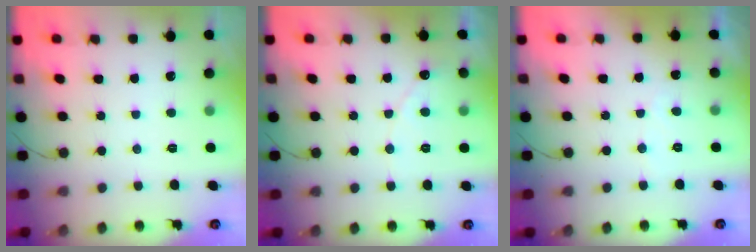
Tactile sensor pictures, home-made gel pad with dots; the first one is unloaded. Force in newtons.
{"total": 4.5, "press": 4.5, "slide": 0.4}
{"total": 2.3, "press": 2.3, "slide": 0.1}